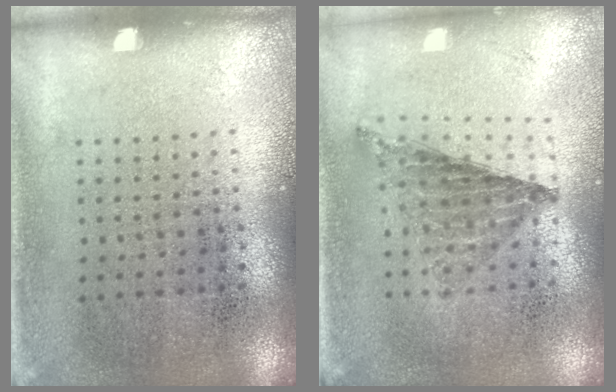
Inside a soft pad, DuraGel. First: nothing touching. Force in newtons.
{"total": 0.7, "press": 0.7, "slide": 0.1}